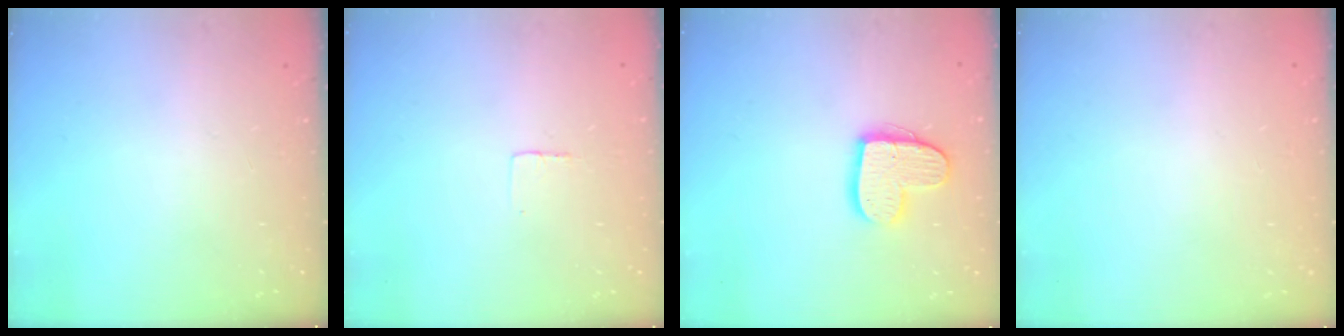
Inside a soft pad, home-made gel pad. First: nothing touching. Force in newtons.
{"total": 2.3, "press": 2.3, "slide": 0.1}
{"total": 13.5, "press": 13.5, "slide": 0.9}
{"total": 0.0}